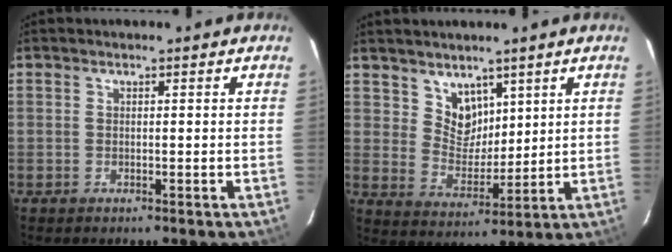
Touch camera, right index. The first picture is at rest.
{"total": 6.6, "force": [4.3, 4.6, 2.0], "torque": [-0.026, 0.001, 0.089]}